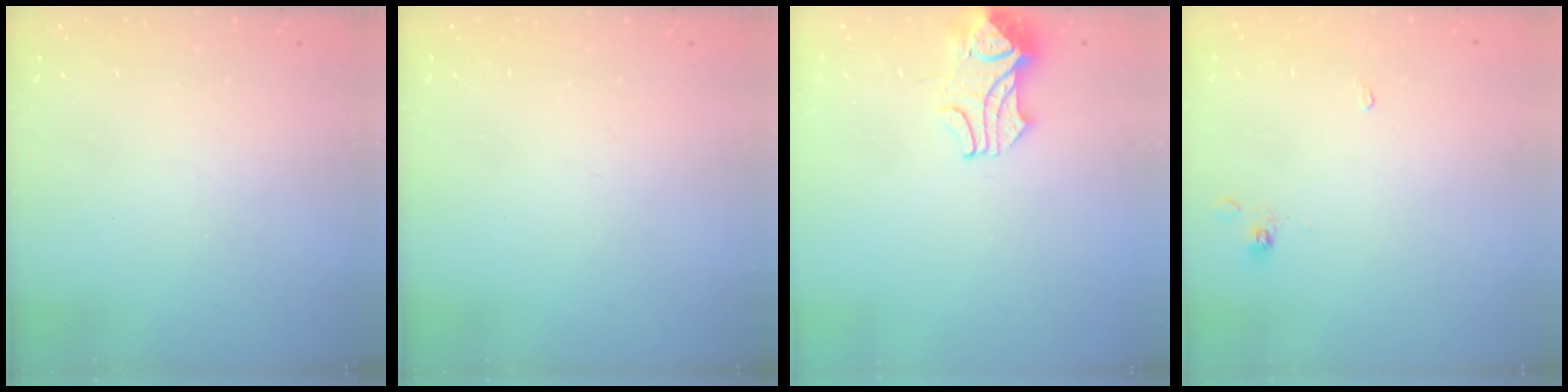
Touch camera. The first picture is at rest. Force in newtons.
{"total": 0.0}
{"total": 2.2, "press": 2.1, "slide": 0.7}
{"total": 0.0}